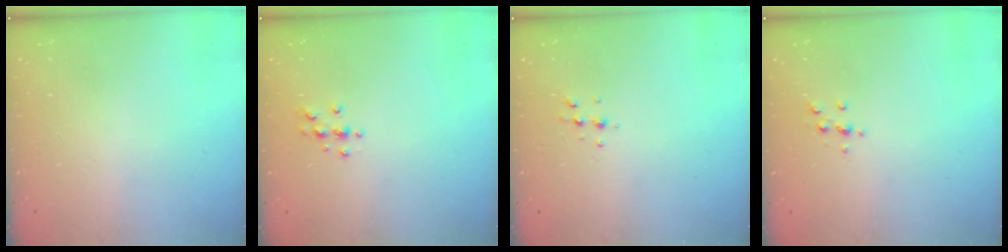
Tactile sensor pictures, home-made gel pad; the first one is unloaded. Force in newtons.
{"total": 4.0, "press": 3.9, "slide": 0.5}
{"total": 4.7, "press": 4.6, "slide": 1.0}
{"total": 3.8, "press": 3.6, "slide": 1.2}